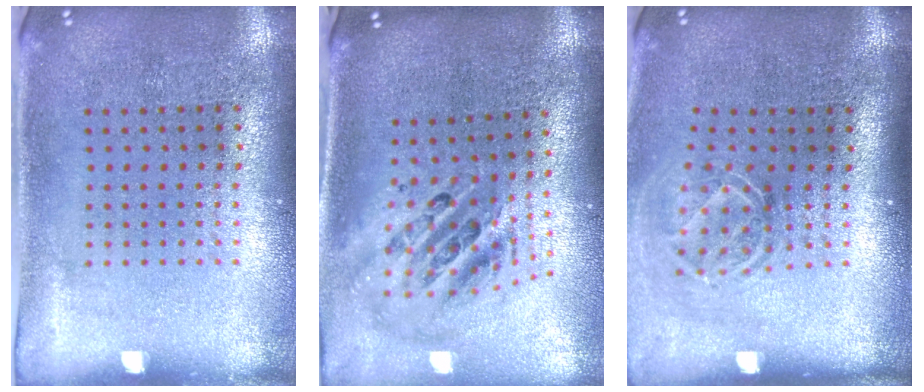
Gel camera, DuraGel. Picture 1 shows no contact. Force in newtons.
{"total": 2.5, "press": 1.8, "slide": 1.8}
{"total": 1.7, "press": 1.1, "slide": 1.3}